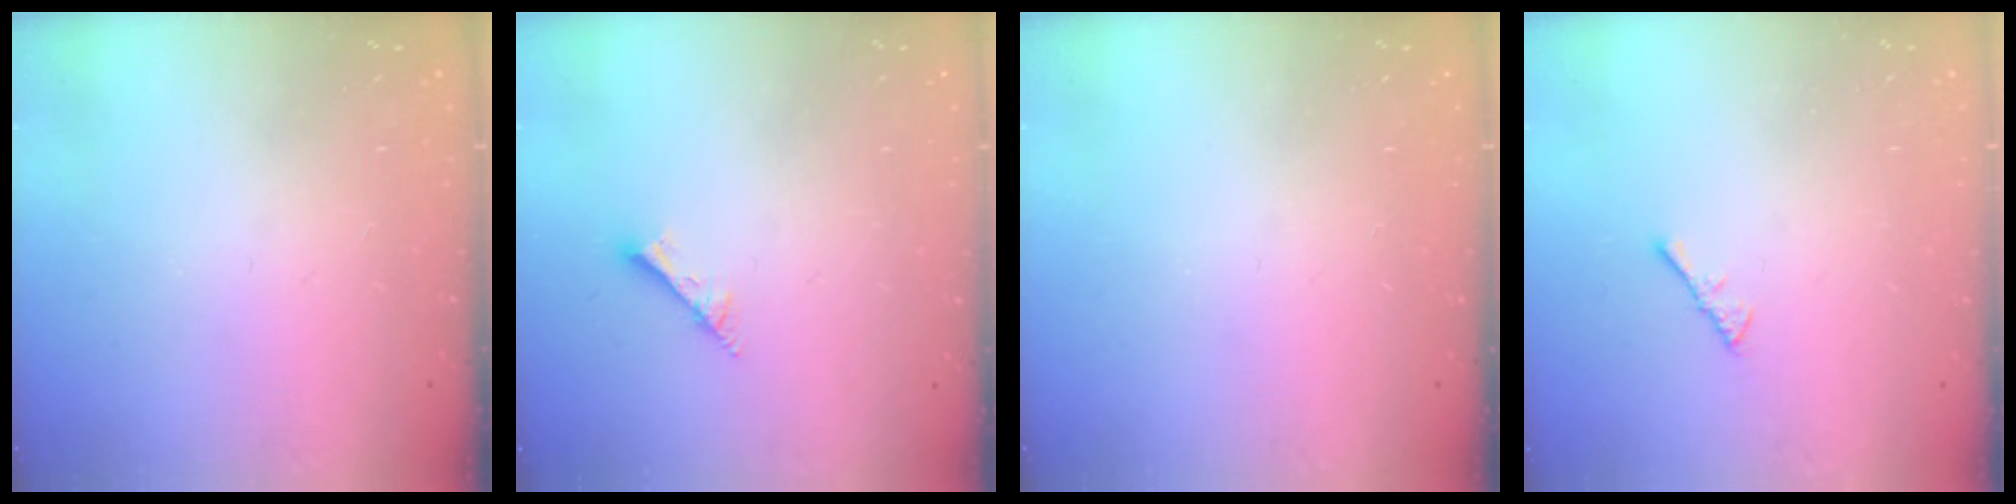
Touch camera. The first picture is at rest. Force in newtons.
{"total": 1.7, "press": 1.6, "slide": 0.1}
{"total": 0.0}
{"total": 2.2, "press": 2.1, "slide": 0.5}